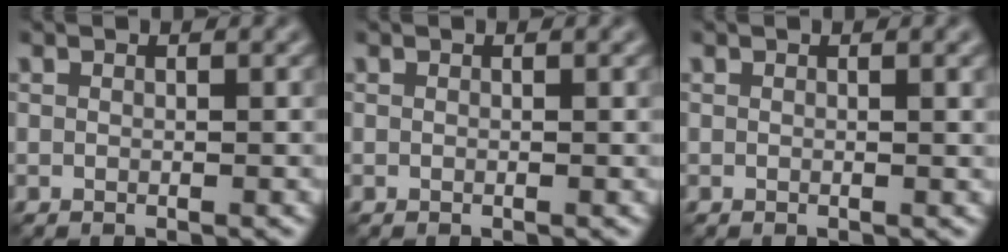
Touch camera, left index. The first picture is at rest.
{"total": 0.0}
{"total": 1.7, "force": [0.5, 0.5, 1.5], "torque": [-0.013, 0.005, 0.003]}